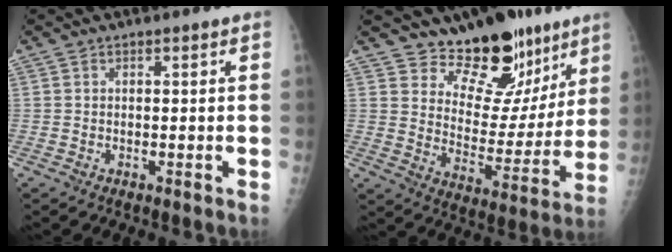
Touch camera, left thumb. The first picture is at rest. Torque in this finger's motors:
{"motor_torque": [0.35, 0.24, -0.08, -0.36, 0.06]}